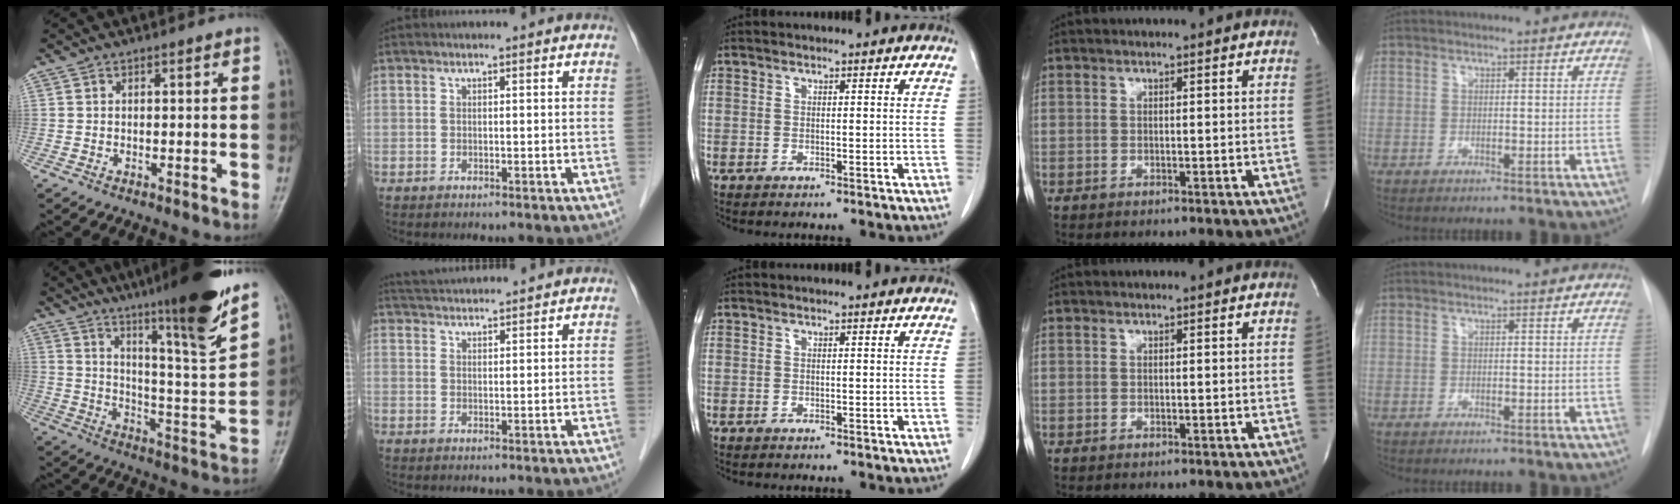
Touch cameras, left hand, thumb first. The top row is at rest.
{"thumb": {"total": 21.9, "force": [15.9, 1.2, 14.9], "torque": [-0.205, -0.079, 0.244]}, "index": {"total": 10.3, "force": [9.9, 0.2, 2.9], "torque": [-0.056, 0.035, 0.148]}}